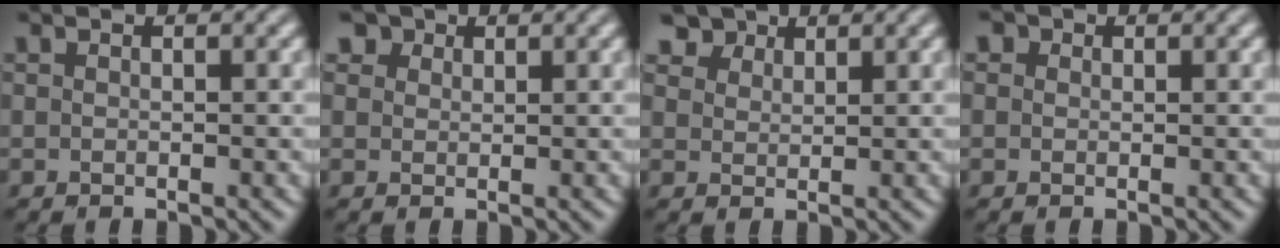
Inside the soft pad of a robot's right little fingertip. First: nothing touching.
{"total": 2.9, "force": [2.0, 1.9, 1.0], "torque": [-0.028, 0.000, 0.031]}
{"total": 4.2, "force": [3.3, 2.3, 1.3], "torque": [-0.043, -0.005, 0.067]}
{"total": 1.3, "force": [0.6, 1.0, 0.4], "torque": [-0.003, 0.002, -0.006]}